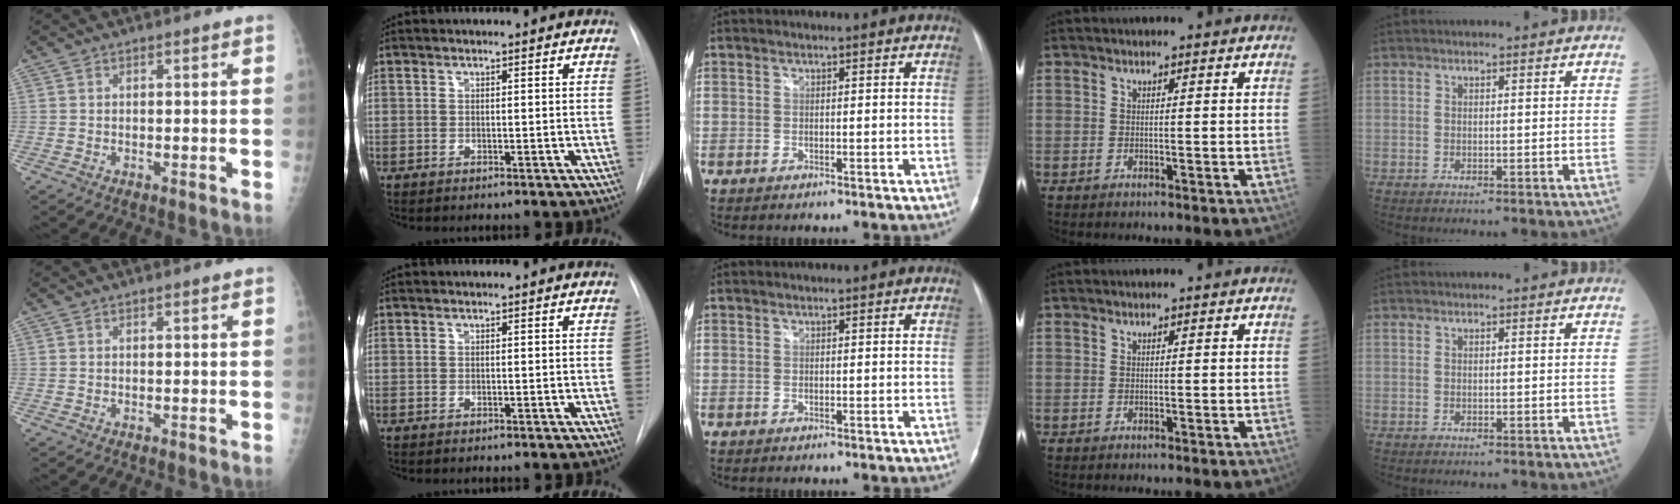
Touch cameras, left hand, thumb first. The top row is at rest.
{}